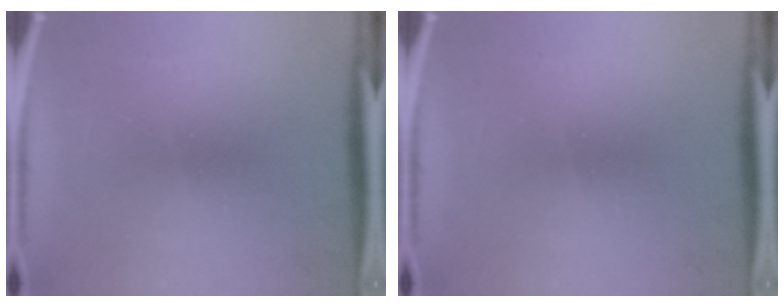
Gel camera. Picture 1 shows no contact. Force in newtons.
{"total": 0.0}